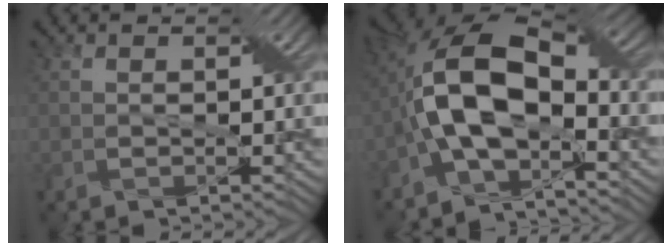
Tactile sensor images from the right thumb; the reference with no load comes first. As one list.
[{"total": 12.2, "force": [-2.2, 6.3, 10.2], "torque": [-0.186, 0.013, -0.056]}]